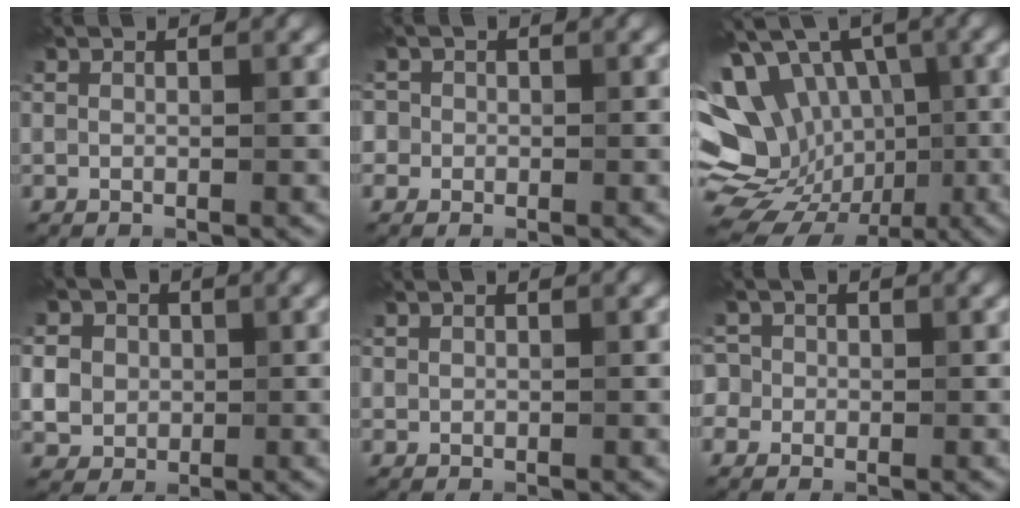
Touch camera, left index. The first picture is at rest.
{"total": 1.9, "force": [0.0, 1.9, 0.0], "torque": [0.022, 0.010, -0.019]}
{"total": 16.8, "force": [-3.9, 14.0, 8.5], "torque": [-0.153, 0.013, -0.060]}
{"total": 5.6, "force": [0.6, 5.3, 1.6], "torque": [-0.039, 0.026, -0.005]}
{"total": 0.0}
{"total": 2.7, "force": [-0.7, 2.6, 0.1], "torque": [0.025, 0.018, -0.040]}